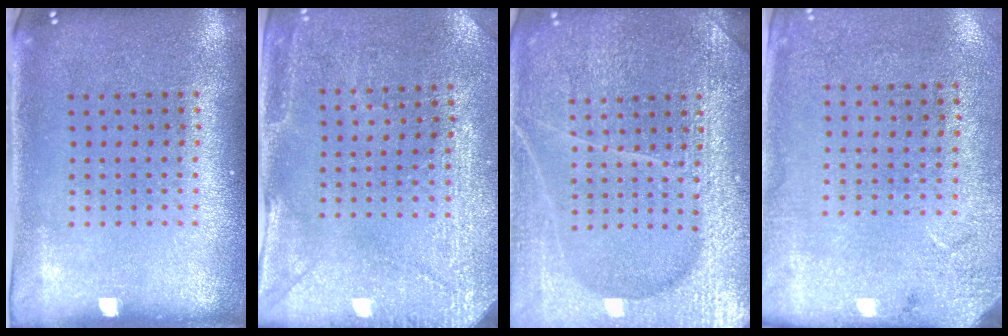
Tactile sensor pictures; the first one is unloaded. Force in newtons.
{"total": 2.9, "press": 2.8, "slide": 0.7}
{"total": 5.9, "press": 5.9, "slide": 0.7}
{"total": 2.8, "press": 2.2, "slide": 1.6}